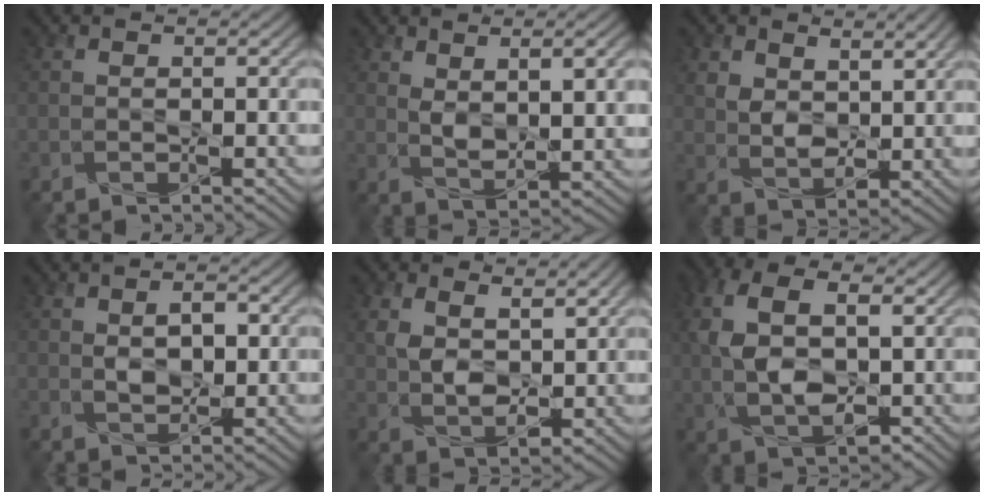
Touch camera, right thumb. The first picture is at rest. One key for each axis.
{"total": 6.9, "fx": 2.3, "fy": 2.8, "fz": 5.9, "tx": -0.113, "ty": -0.005, "tz": 0.044}
{"total": 5.4, "fx": 2.6, "fy": 3.3, "fz": 3.3, "tx": -0.080, "ty": -0.009, "tz": 0.051}
{"total": 3.8, "fx": 0.4, "fy": 2.3, "fz": 3.0, "tx": -0.056, "ty": -0.002, "tz": 0.009}
{"total": 6.1, "fx": 2.1, "fy": 3.6, "fz": 4.4, "tx": -0.097, "ty": -0.007, "tz": 0.041}
{"total": 9.9, "fx": 1.0, "fy": 5.9, "fz": 7.9, "tx": -0.181, "ty": 0.004, "tz": 0.015}